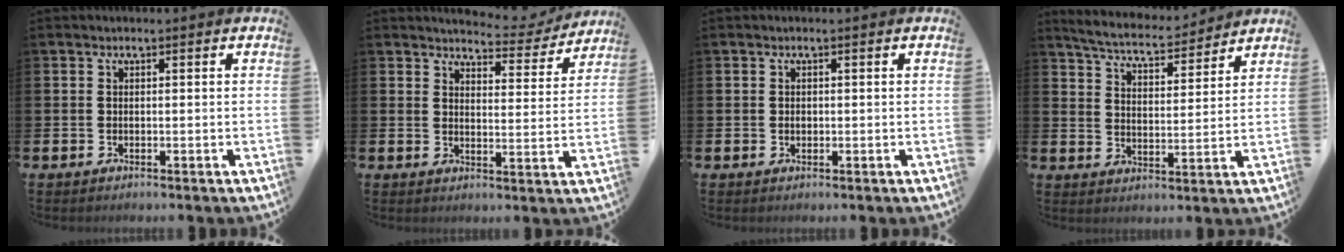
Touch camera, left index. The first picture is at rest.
{"total": 4.8, "force": [4.6, 1.1, 0.6], "torque": [-0.019, -0.033, 0.079]}
{"total": 0.8, "force": [0.0, 0.6, 0.4], "torque": [0.000, 0.001, -0.003]}
{"total": 6.1, "force": [5.9, 0.8, 1.3], "torque": [-0.053, -0.037, 0.104]}